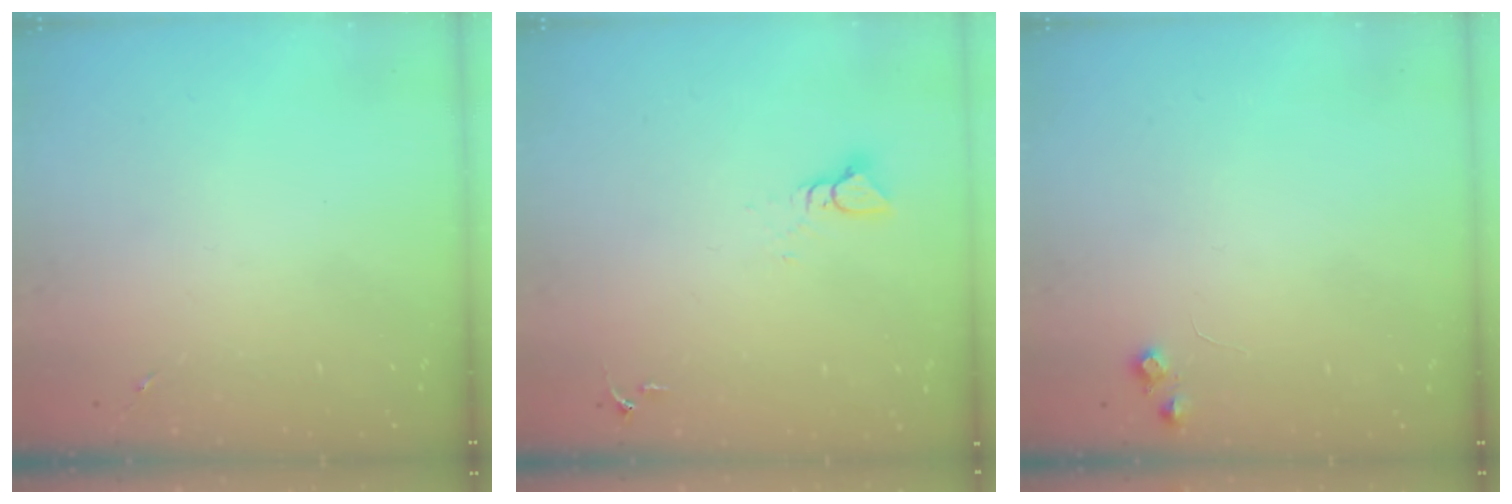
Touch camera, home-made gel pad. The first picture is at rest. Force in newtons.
{"total": 3.9, "press": 3.8, "slide": 0.5}
{"total": 5.7, "press": 5.6, "slide": 0.9}